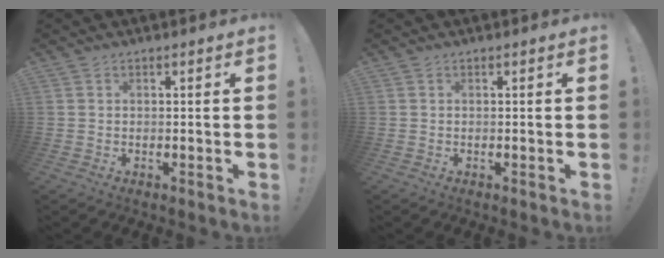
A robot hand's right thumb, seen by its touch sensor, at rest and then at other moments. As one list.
[{"total": 0.0}]